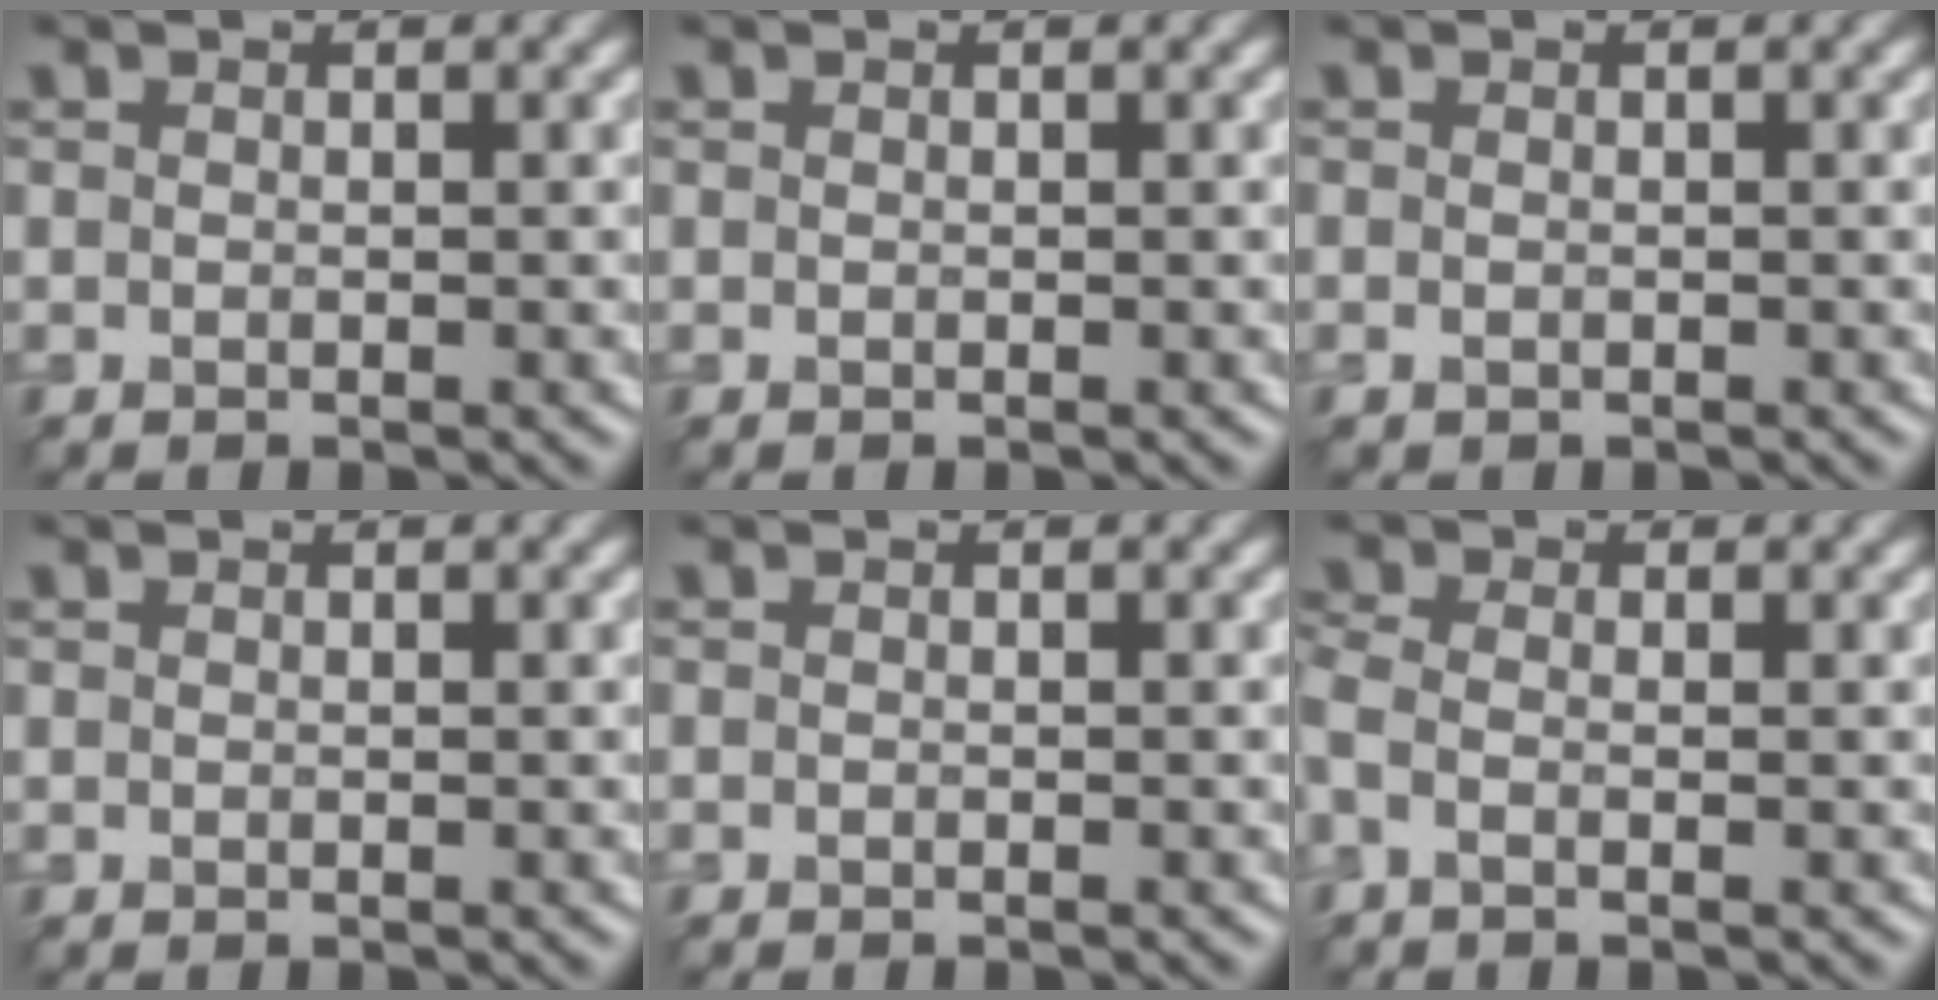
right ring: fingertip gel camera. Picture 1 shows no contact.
{"total": 0.0}
{"total": 0.6, "force": [-0.3, 0.4, 0.4], "torque": [-0.010, -0.005, -0.004]}
{"total": 0.0}
{"total": 0.7, "force": [-0.7, 0.0, 0.1], "torque": [0.000, -0.005, -0.012]}
{"total": 2.1, "force": [-0.7, 1.0, 1.7], "torque": [-0.043, -0.007, -0.025]}